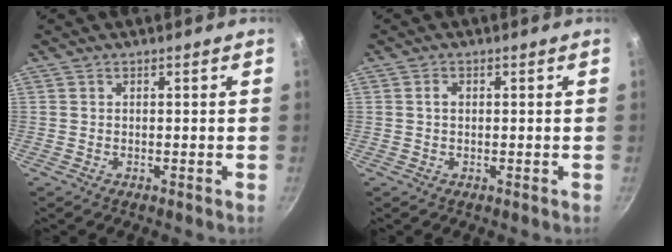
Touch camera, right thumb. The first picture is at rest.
{"total": 1.3, "force": [0.1, 0.9, 0.9], "torque": [-0.014, 0.005, 0.002]}